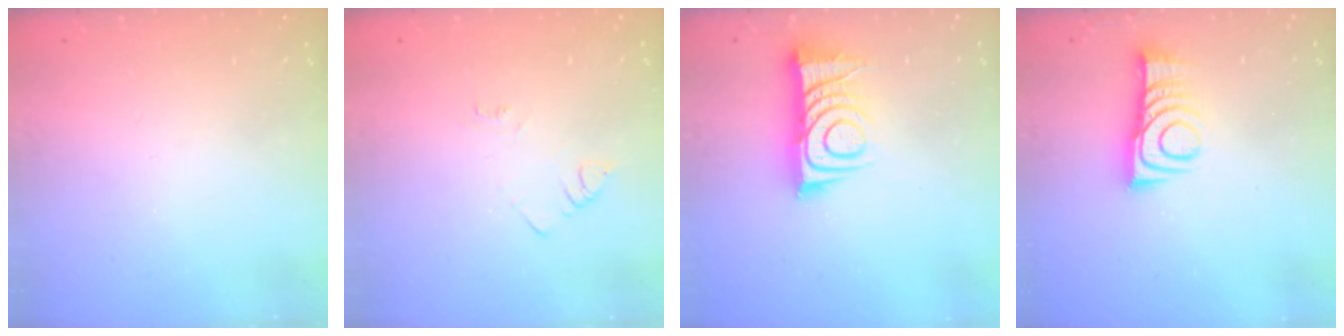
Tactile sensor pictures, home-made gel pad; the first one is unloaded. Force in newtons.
{"total": 2.9, "press": 2.9, "slide": 0.4}
{"total": 11.7, "press": 11.6, "slide": 0.9}
{"total": 10.3, "press": 10.3, "slide": 0.5}